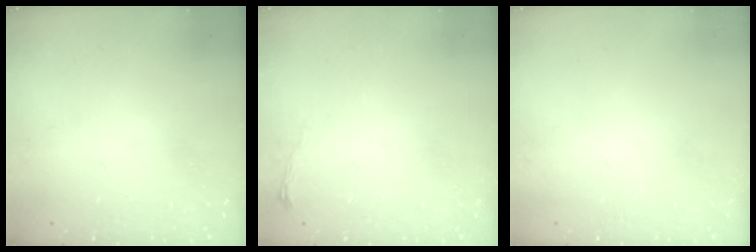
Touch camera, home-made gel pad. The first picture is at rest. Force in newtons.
{"total": 3.1, "press": 3.0, "slide": 0.9}
{"total": 0.0}